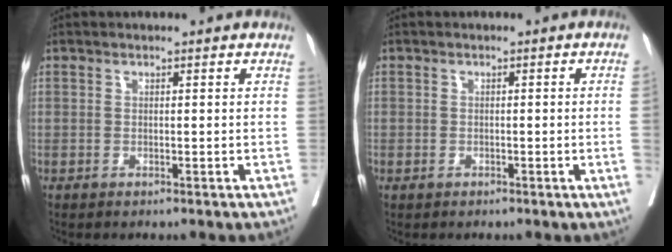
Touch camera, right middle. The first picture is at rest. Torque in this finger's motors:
{"motor_torque": [0.37, -0.34, -0.43, -0.21]}